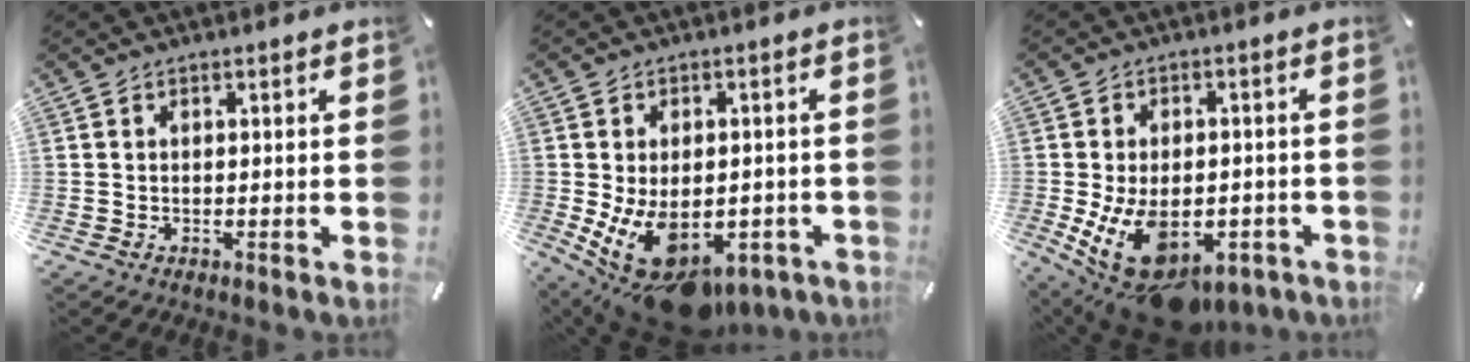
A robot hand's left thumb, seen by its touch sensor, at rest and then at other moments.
{"total": 14.6, "force": [-5.3, 9.0, 10.1], "torque": [-0.154, 0.010, -0.078]}
{"total": 15.9, "force": [-5.7, 9.6, 11.4], "torque": [-0.196, 0.020, -0.082]}